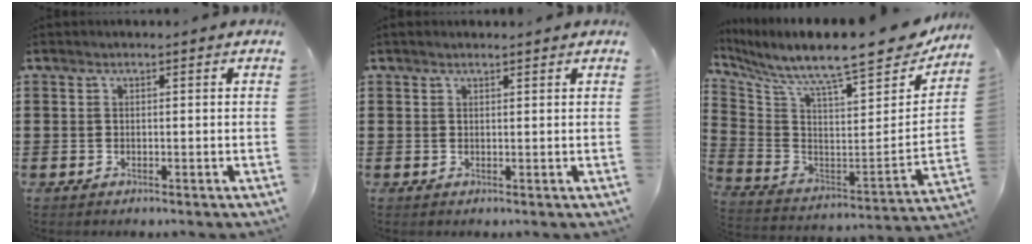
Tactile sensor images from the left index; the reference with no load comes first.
{"total": 0.9, "force": [0.8, 0.1, 0.4], "torque": [-0.009, 0.001, 0.015]}
{"total": 10.5, "force": [9.2, 0.6, 5.0], "torque": [-0.113, -0.088, 0.146]}